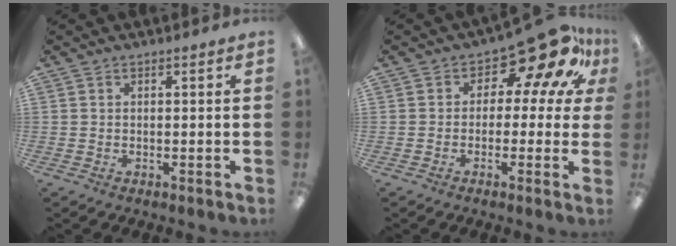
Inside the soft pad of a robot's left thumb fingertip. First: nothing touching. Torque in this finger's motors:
{"motor_torque": [0.08, 0.31, -0.10, 0.00, 0.00]}